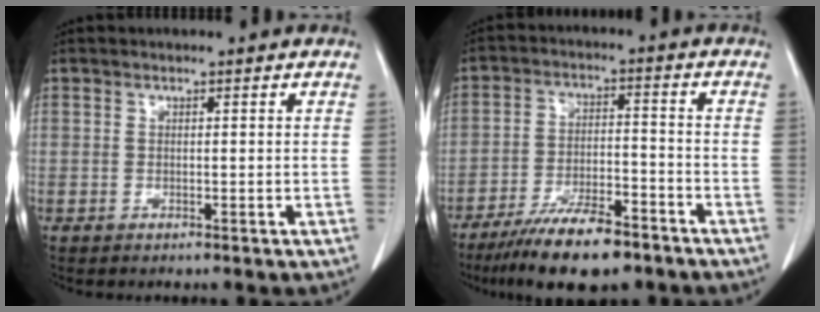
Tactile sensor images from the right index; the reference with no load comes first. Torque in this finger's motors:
{"motor_torque": [0.42, -0.35, 0.25, 0.04]}